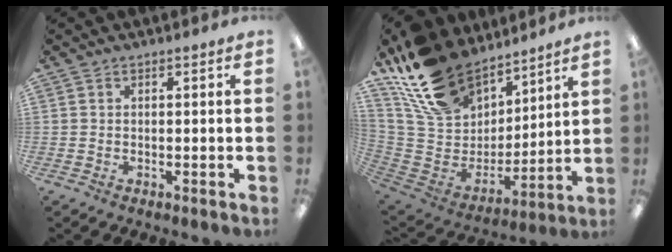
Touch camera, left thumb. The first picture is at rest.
{"total": 21.5, "force": [16.0, 11.8, 8.1], "torque": [-0.175, -0.090, 0.303]}